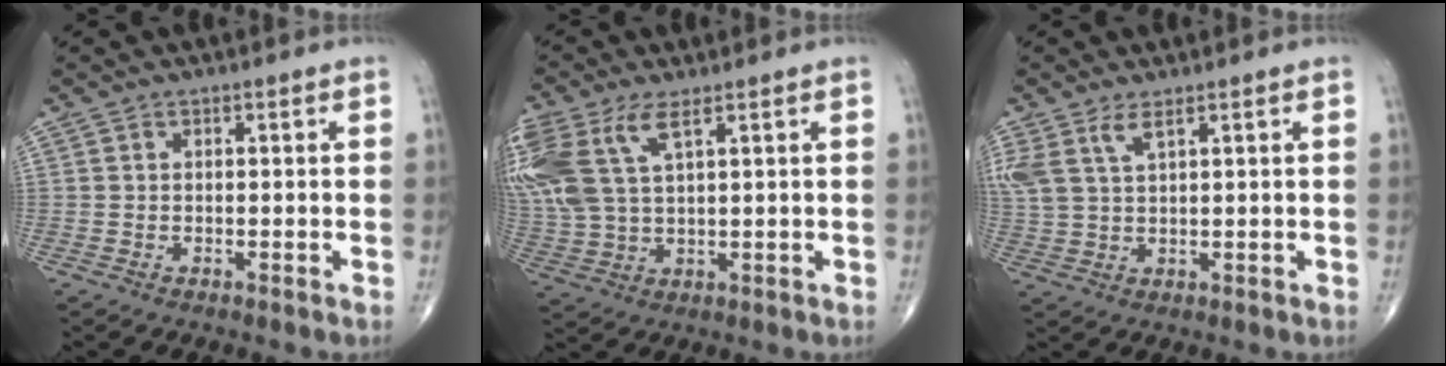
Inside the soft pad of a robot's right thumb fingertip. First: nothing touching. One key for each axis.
{"total": 14.7, "fx": 6.3, "fy": 6.5, "fz": 11.5, "tx": -0.299, "ty": 0.000, "tz": 0.130}
{"total": 6.0, "fx": 3.4, "fy": 2.2, "fz": 4.4, "tx": -0.109, "ty": -0.006, "tz": 0.077}